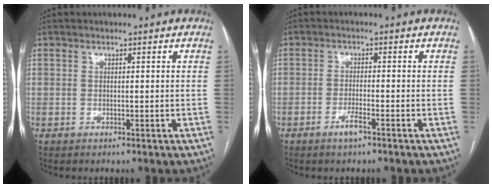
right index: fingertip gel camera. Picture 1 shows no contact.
{"total": 2.6, "force": [-1.7, 0.2, 2.0], "torque": [-0.038, -0.002, -0.032]}